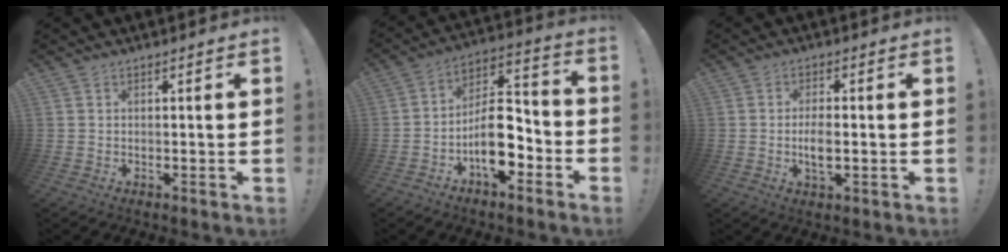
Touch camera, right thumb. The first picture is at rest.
{"total": 13.9, "force": [-5.8, 7.5, 10.1], "torque": [-0.169, 0.037, -0.092]}
{"total": 5.3, "force": [-1.0, 2.1, 4.8], "torque": [-0.103, -0.003, -0.020]}